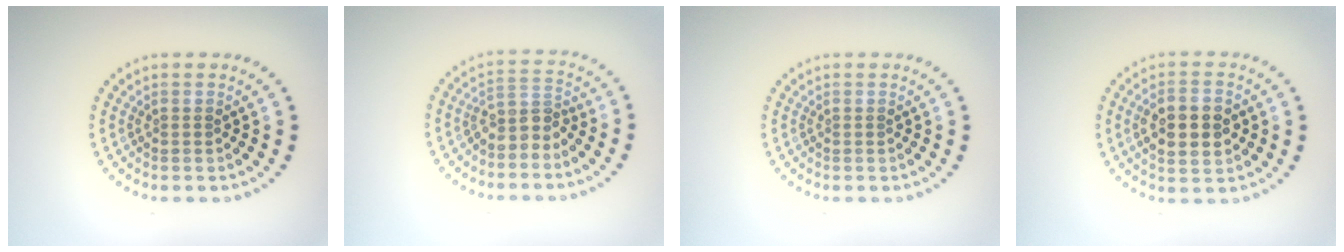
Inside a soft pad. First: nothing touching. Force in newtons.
{"total": 2.5, "press": 1.9, "slide": 1.6}
{"total": 0.0}
{"total": 4.3, "press": 4.3, "slide": 0.3}